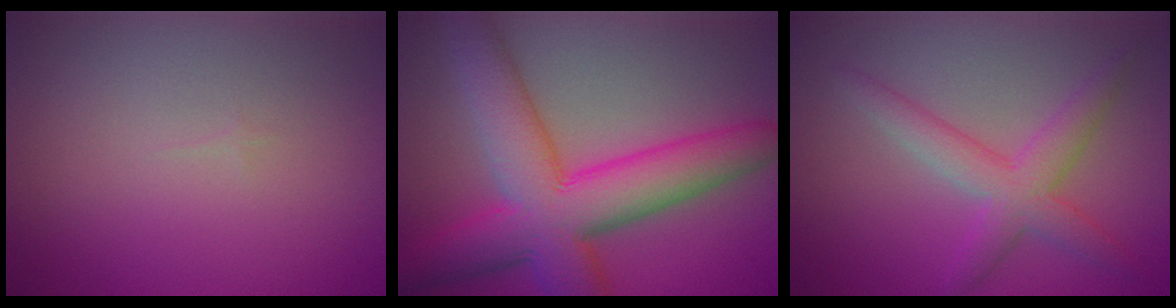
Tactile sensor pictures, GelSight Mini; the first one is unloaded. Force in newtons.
{"total": 10.9, "press": 10.9, "slide": 0.2}
{"total": 3.9, "press": 3.9, "slide": 0.0}